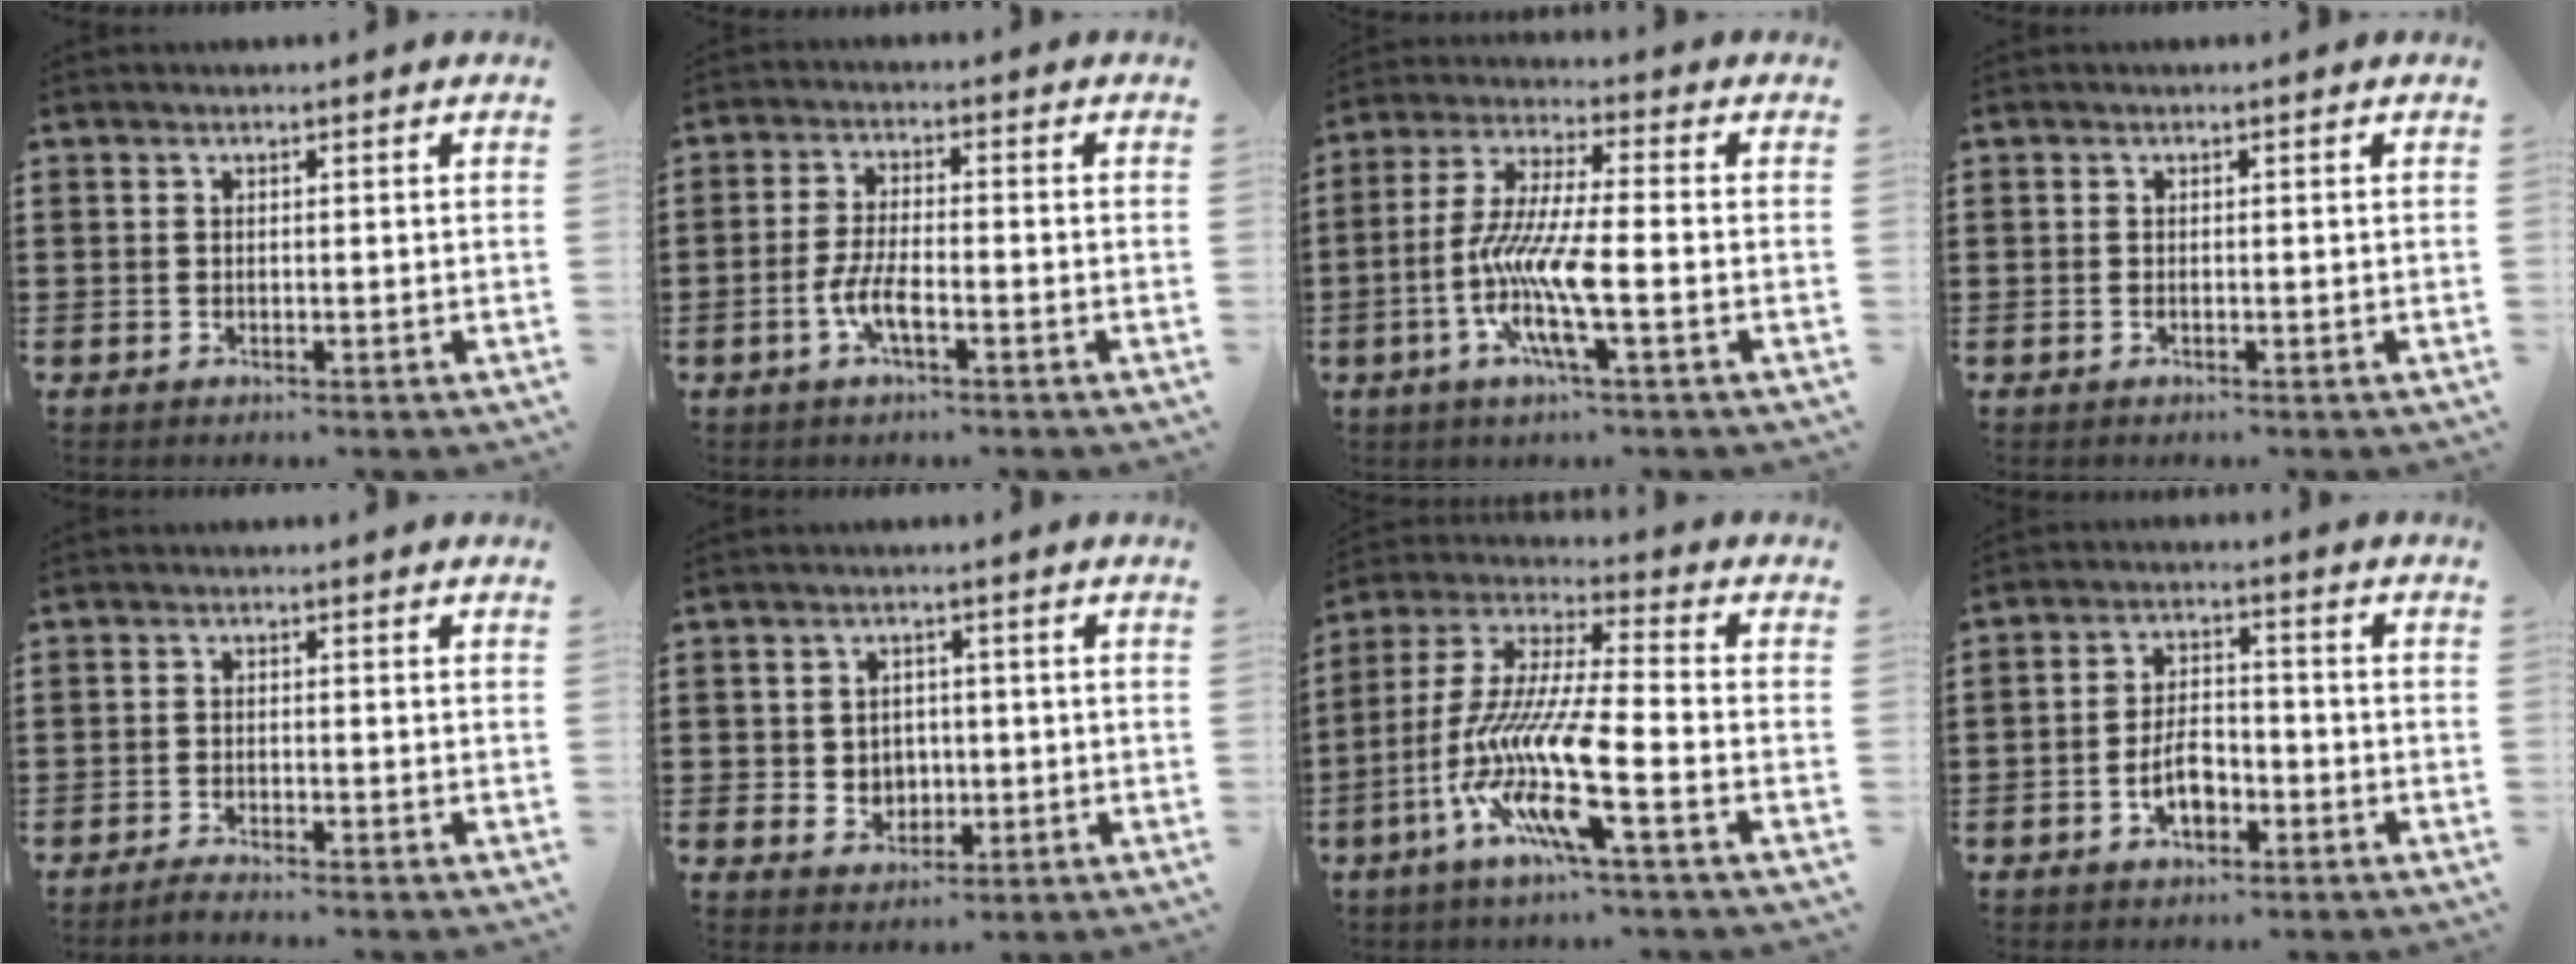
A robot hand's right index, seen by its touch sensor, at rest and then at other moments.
{"total": 4.8, "force": [-2.0, 1.0, 4.2], "torque": [-0.104, -0.011, -0.045]}
{"total": 9.7, "force": [-3.2, 1.4, 9.0], "torque": [-0.199, -0.014, -0.068]}
{"total": 0.0}
{"total": 1.2, "force": [-1.2, -0.2, 0.2], "torque": [-0.006, -0.001, -0.022]}
{"total": 3.0, "force": [0.3, 2.9, 0.9], "torque": [-0.023, 0.003, 0.001]}
{"total": 12.9, "force": [-6.7, 1.5, 10.9], "torque": [-0.254, -0.030, -0.145]}
{"total": 5.4, "force": [-2.2, 3.0, 3.9], "torque": [-0.074, -0.001, -0.043]}